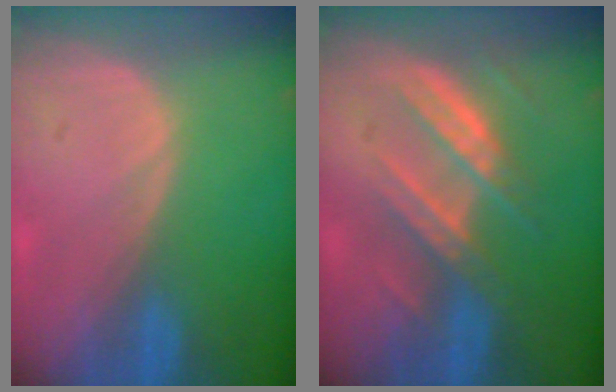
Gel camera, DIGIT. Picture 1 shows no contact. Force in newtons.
{"total": 7.1, "press": 6.9, "slide": 1.8}